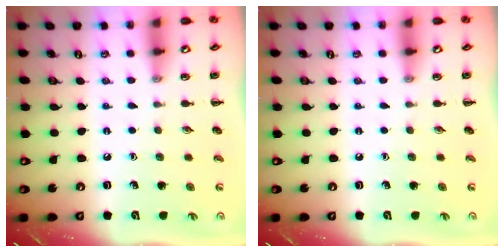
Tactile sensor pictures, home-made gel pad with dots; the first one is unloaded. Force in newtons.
{"total": 0.0}